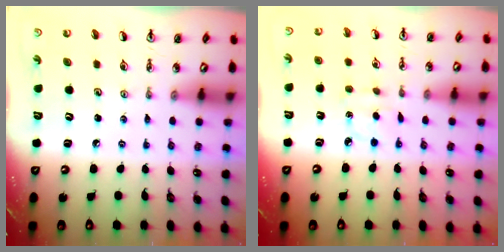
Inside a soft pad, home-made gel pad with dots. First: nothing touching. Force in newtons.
{"total": 4.3, "press": 4.3, "slide": 0.5}